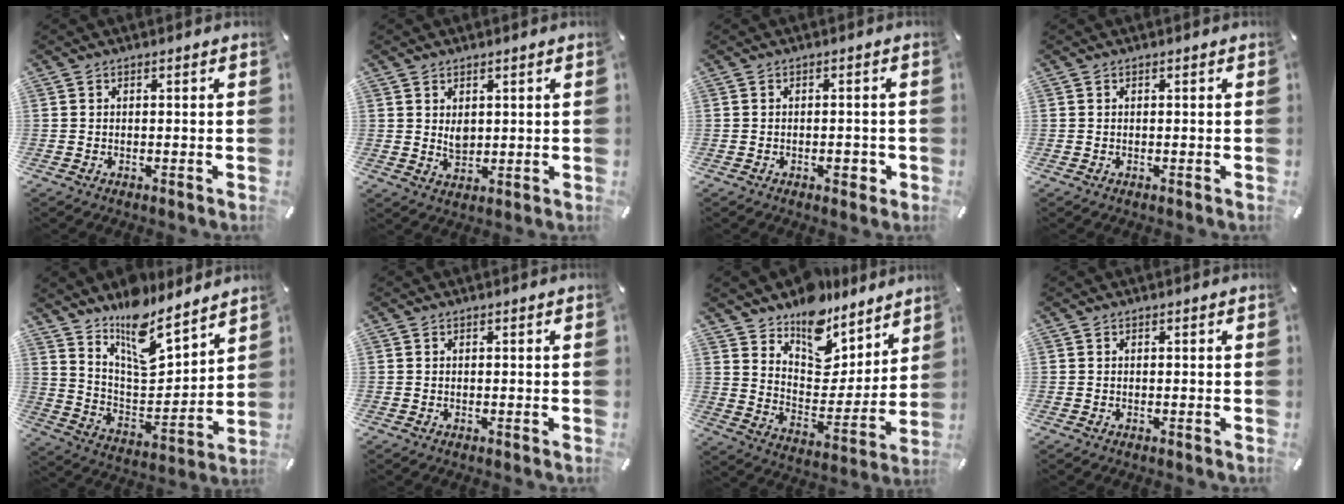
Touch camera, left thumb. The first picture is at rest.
{"total": 3.5, "force": [1.5, 2.5, 1.9], "torque": [-0.025, -0.007, 0.026]}
{"total": 2.5, "force": [-0.9, 1.5, 1.8], "torque": [-0.031, 0.003, -0.015]}
{"total": 0.0}
{"total": 13.5, "force": [11.1, 5.7, 5.2], "torque": [-0.093, -0.094, 0.204]}
{"total": 0.0}
{"total": 14.4, "force": [11.7, 7.9, 2.7], "torque": [-0.027, -0.126, 0.212]}
{"total": 0.0}